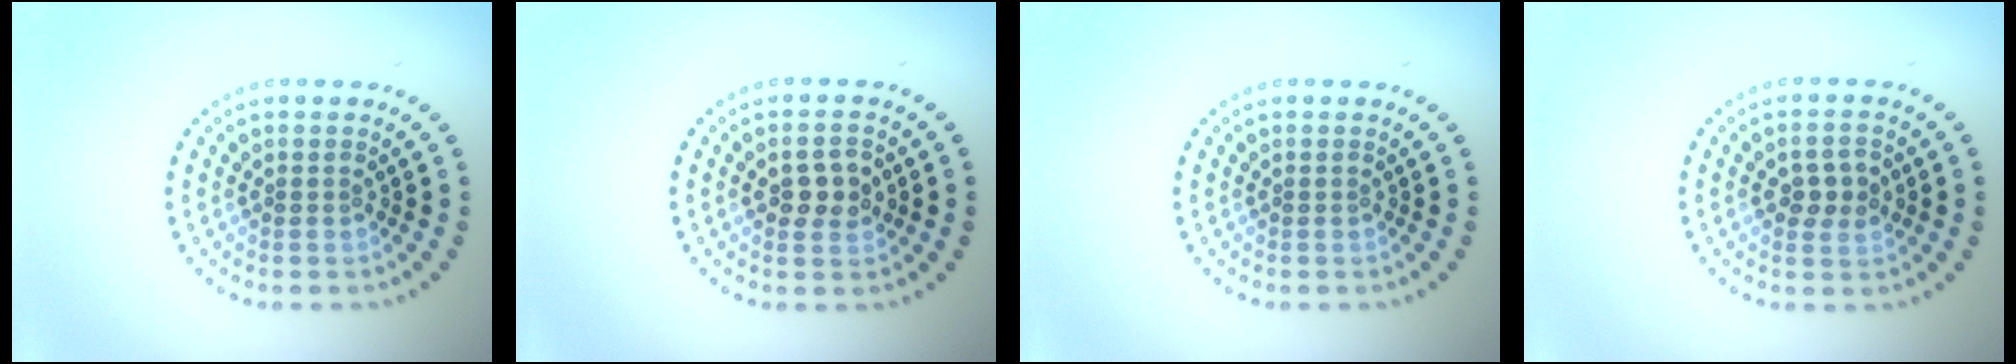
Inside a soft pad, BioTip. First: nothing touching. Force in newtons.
{"total": 2.6, "press": 2.6, "slide": 0.0}
{"total": 0.0}
{"total": 2.5, "press": 2.5, "slide": 0.1}